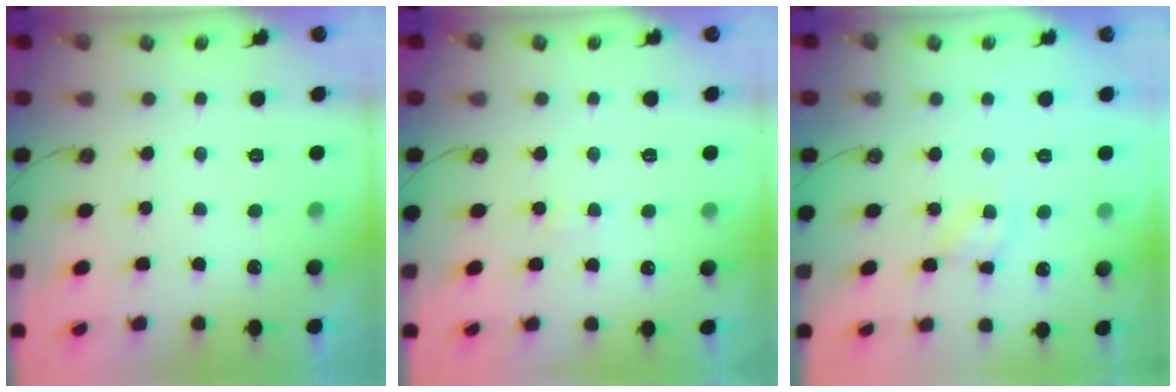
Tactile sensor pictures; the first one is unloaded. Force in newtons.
{"total": 1.5, "press": 1.5, "slide": 0.3}
{"total": 4.7, "press": 4.7, "slide": 0.1}